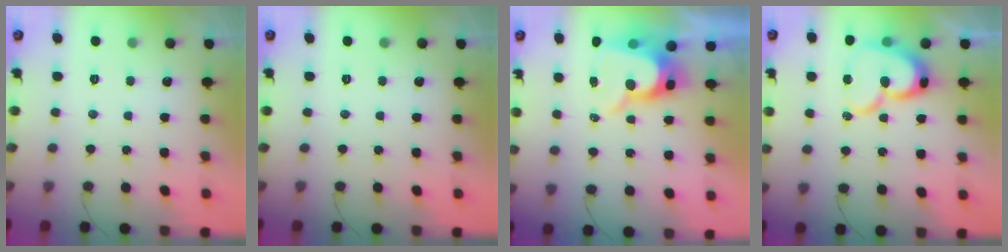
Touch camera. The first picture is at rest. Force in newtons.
{"total": 0.0}
{"total": 10.5, "press": 10.5, "slide": 1.0}
{"total": 16.5, "press": 16.5, "slide": 1.3}